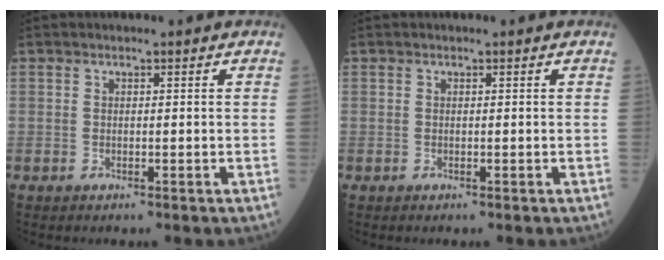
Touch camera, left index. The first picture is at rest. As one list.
[{"total": 0.0}]